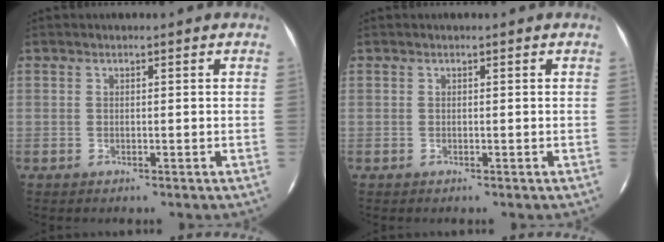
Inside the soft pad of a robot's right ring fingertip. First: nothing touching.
{"total": 0.0}